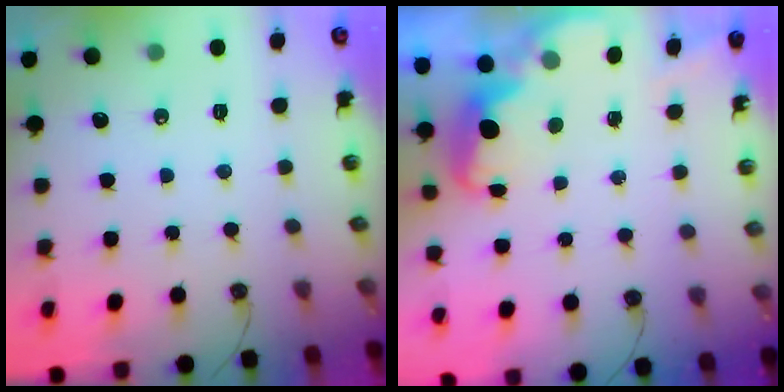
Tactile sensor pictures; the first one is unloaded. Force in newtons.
{"total": 2.7, "press": 2.6, "slide": 0.8}